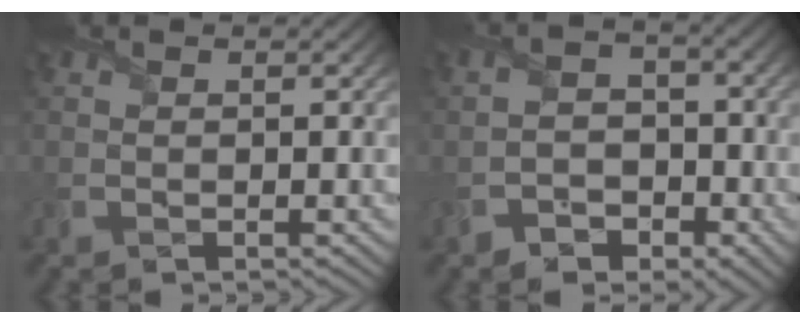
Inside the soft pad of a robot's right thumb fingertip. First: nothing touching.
{"total": 3.6, "force": [-2.3, 2.2, 1.6], "torque": [-0.018, -0.001, -0.051]}